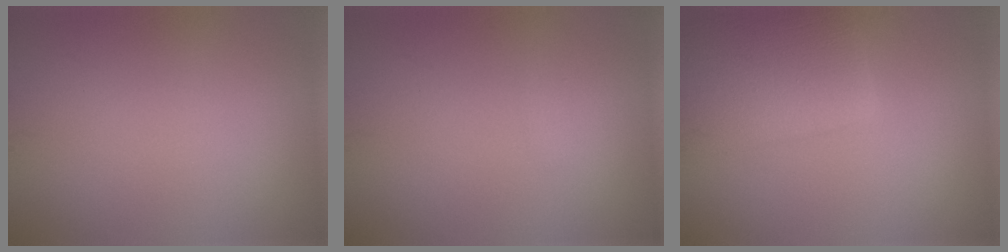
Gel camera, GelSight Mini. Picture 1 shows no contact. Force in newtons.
{"total": 0.5, "press": 0.5, "slide": 0.0}
{"total": 5.9, "press": 5.8, "slide": 0.3}